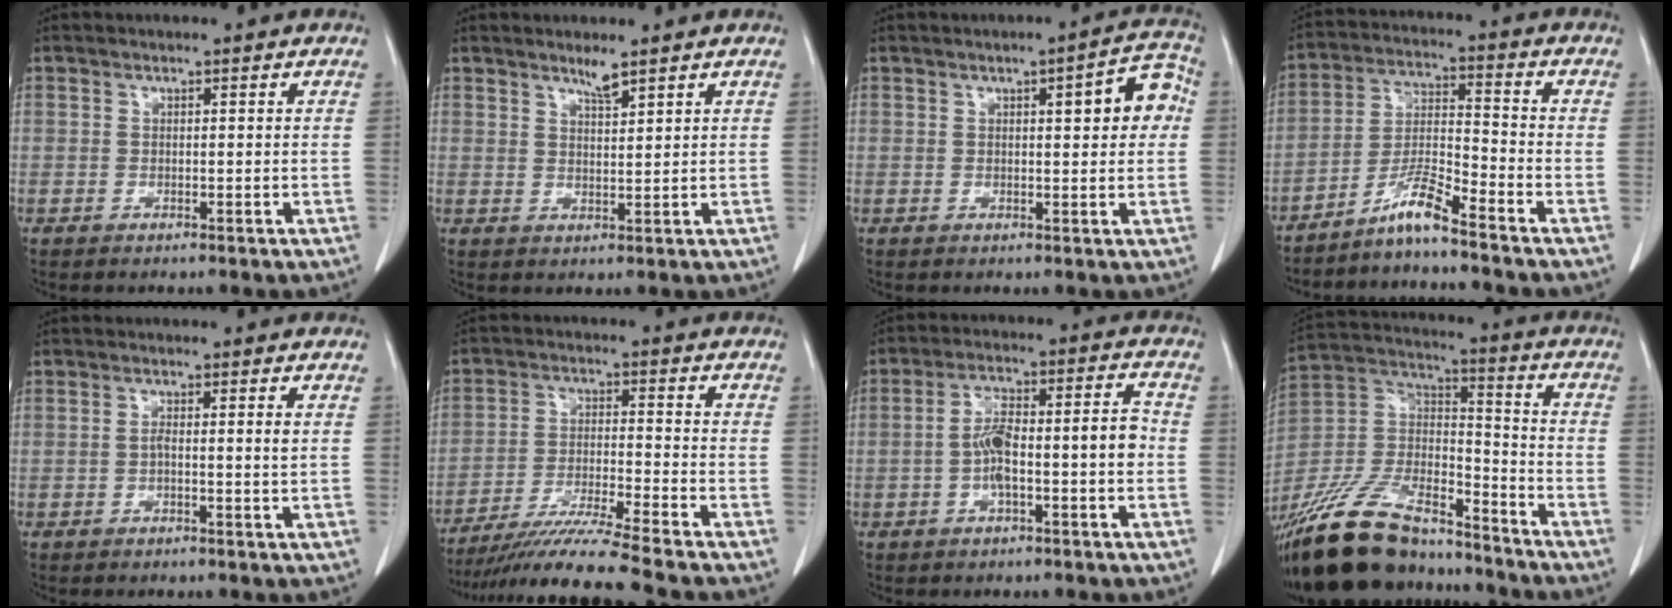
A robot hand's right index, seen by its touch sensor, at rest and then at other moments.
{"total": 2.3, "force": [1.9, 0.0, 1.3], "torque": [-0.028, -0.004, 0.037]}
{"total": 6.4, "force": [1.2, 1.7, 6.1], "torque": [-0.071, 0.019, 0.011]}
{"total": 6.7, "force": [-5.5, -0.7, 3.7], "torque": [-0.076, -0.013, -0.110]}
{"total": 2.0, "force": [-0.1, -0.2, 2.0], "torque": [-0.034, 0.000, -0.002]}
{"total": 12.6, "force": [-11.0, -2.2, 5.7], "torque": [-0.092, -0.026, -0.190]}
{"total": 9.5, "force": [-1.9, 1.6, 9.2], "torque": [-0.163, 0.033, -0.033]}
{"total": 22.3, "force": [-18.9, 6.9, 9.7], "torque": [-0.229, 0.003, -0.338]}